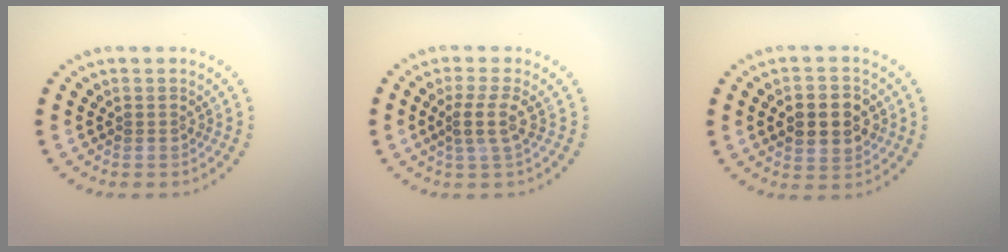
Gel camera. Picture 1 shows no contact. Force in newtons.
{"total": 2.5, "press": 1.9, "slide": 1.6}
{"total": 4.7, "press": 4.7, "slide": 0.3}